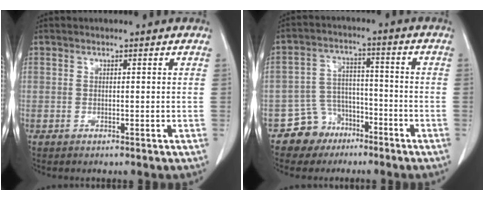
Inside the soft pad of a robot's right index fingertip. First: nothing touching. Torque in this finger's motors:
{"motor_torque": [-0.18, 0.00, -0.31, -0.21]}